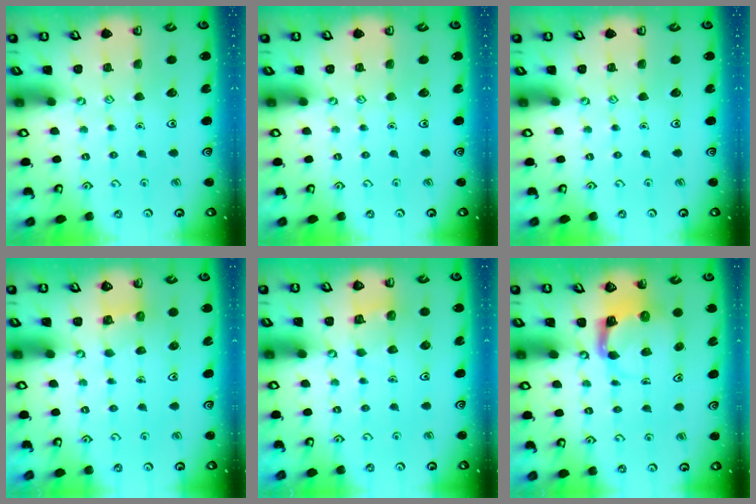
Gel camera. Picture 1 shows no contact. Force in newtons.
{"total": 0.0}
{"total": 0.0}
{"total": 2.5, "press": 2.5, "slide": 0.1}
{"total": 3.8, "press": 3.8, "slide": 0.3}
{"total": 4.0, "press": 3.9, "slide": 0.6}